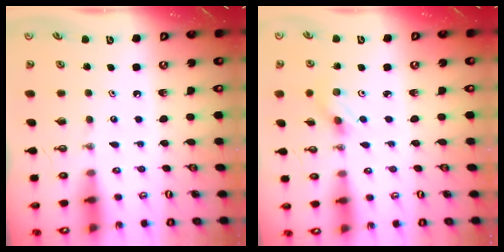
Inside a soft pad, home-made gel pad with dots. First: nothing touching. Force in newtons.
{"total": 2.0, "press": 1.9, "slide": 0.4}